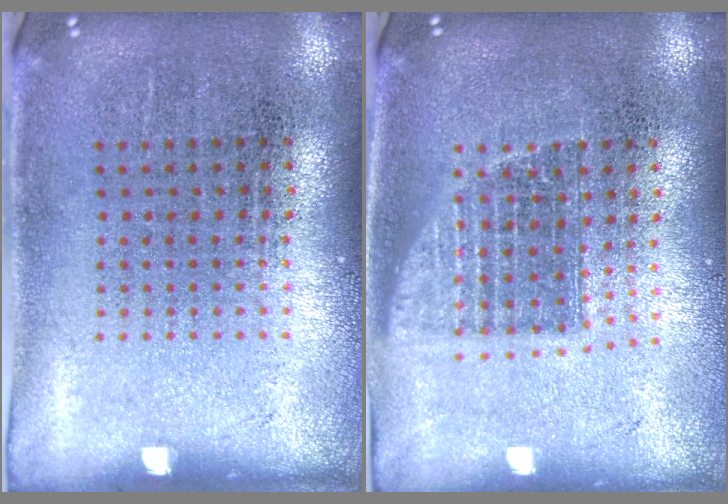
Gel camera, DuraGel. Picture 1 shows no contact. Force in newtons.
{"total": 1.3, "press": 1.0, "slide": 0.8}